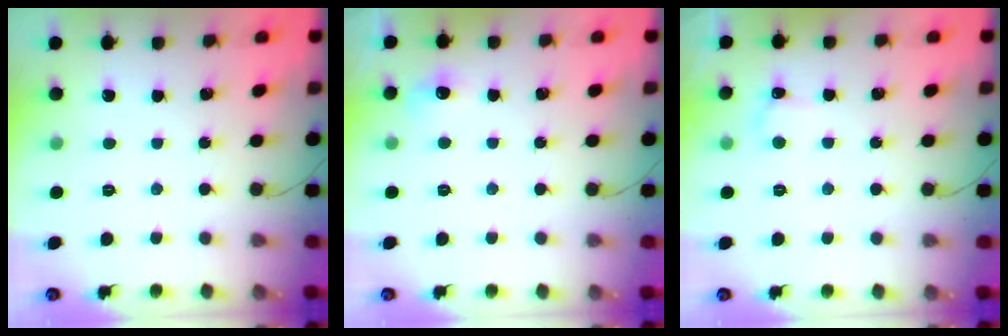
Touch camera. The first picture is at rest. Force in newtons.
{"total": 5.9, "press": 5.6, "slide": 1.8}
{"total": 4.4, "press": 4.2, "slide": 1.2}